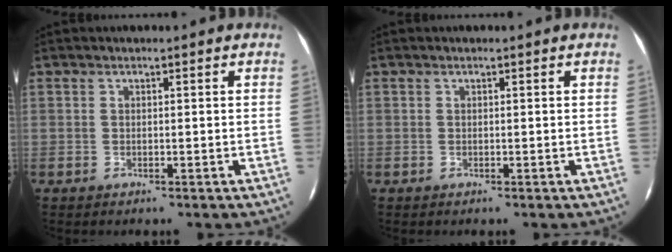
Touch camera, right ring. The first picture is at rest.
{"total": 0.0}